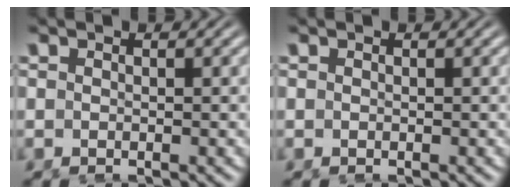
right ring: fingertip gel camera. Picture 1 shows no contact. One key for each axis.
{"total": 0.0}